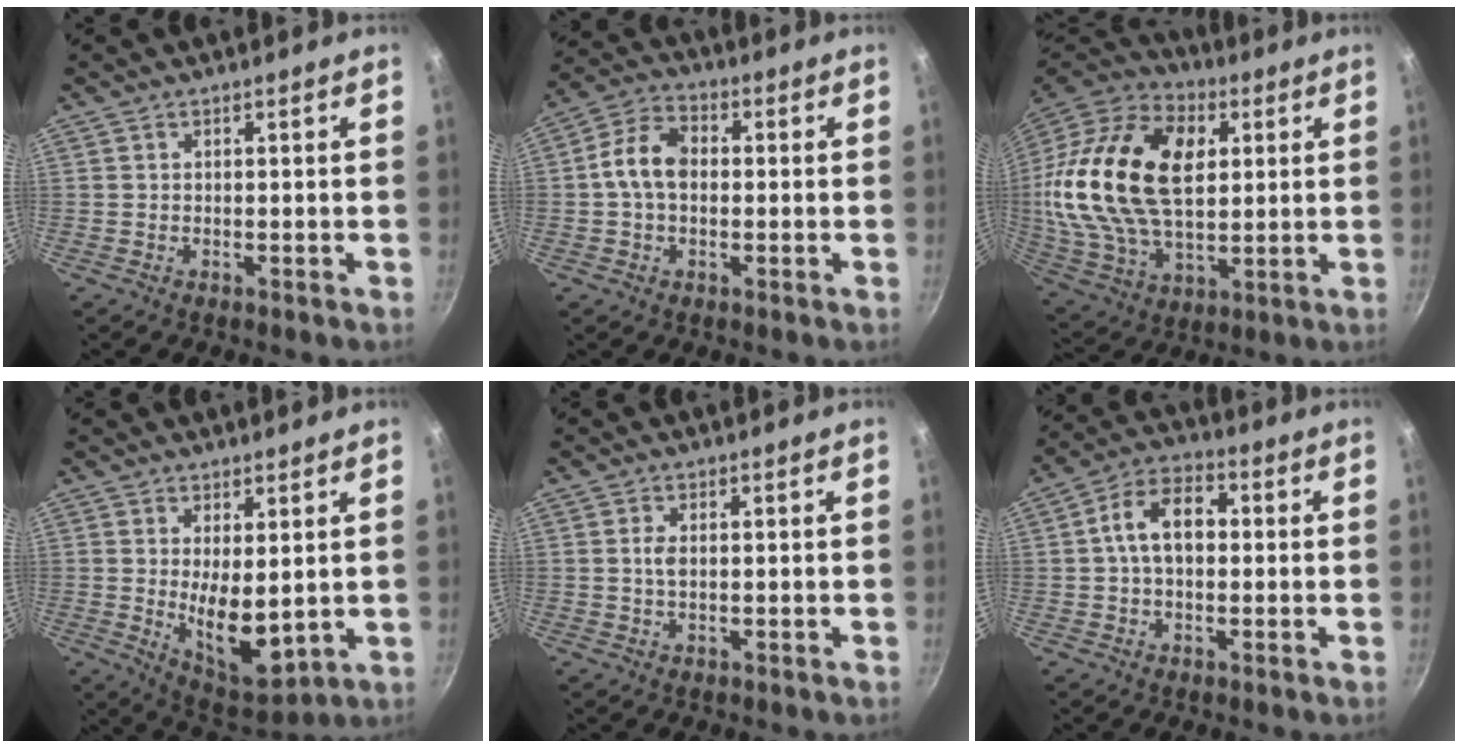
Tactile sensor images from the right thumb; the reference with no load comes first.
{"total": 8.6, "force": [0.0, 6.0, 6.2], "torque": [-0.102, 0.025, -0.014]}
{"total": 29.0, "force": [5.4, 18.1, 22.0], "torque": [-0.408, 0.004, 0.092]}
{"total": 10.7, "force": [0.7, 4.8, 9.5], "torque": [-0.132, -0.034, 0.031]}
{"total": 2.1, "force": [0.1, 1.2, 1.7], "torque": [-0.033, 0.002, 0.001]}
{"total": 9.7, "force": [0.6, 6.4, 7.3], "torque": [-0.099, 0.029, -0.003]}